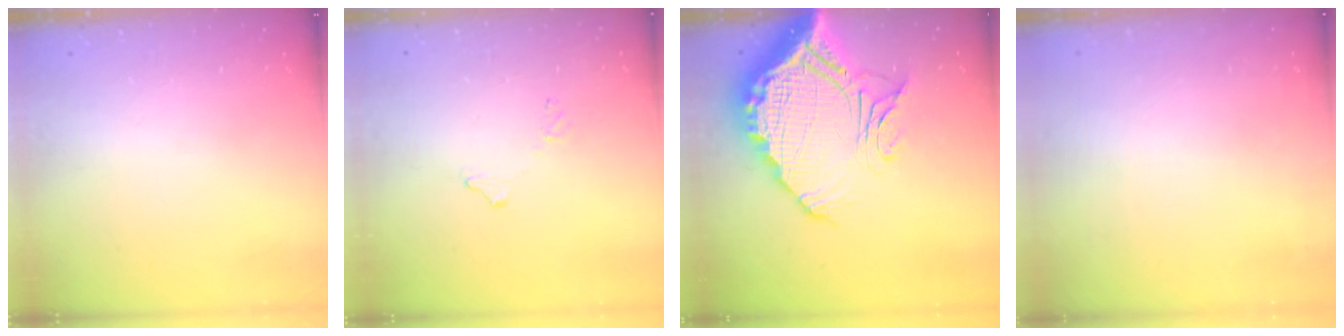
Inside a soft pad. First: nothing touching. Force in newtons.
{"total": 7.8, "press": 7.8, "slide": 0.4}
{"total": 23.3, "press": 23.3, "slide": 1.9}
{"total": 3.2, "press": 3.2, "slide": 0.1}